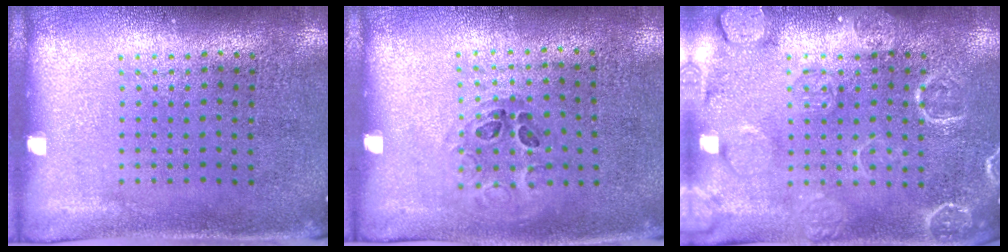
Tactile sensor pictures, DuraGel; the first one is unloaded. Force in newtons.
{"total": 0.9, "press": 0.6, "slide": 0.7}
{"total": 4.3, "press": 4.3, "slide": 0.6}